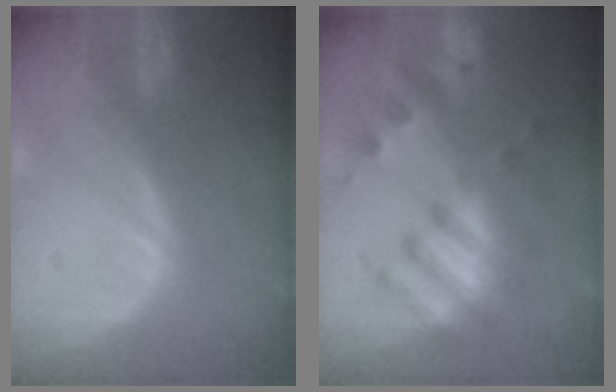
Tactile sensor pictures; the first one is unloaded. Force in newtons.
{"total": 7.4, "press": 7.3, "slide": 1.3}